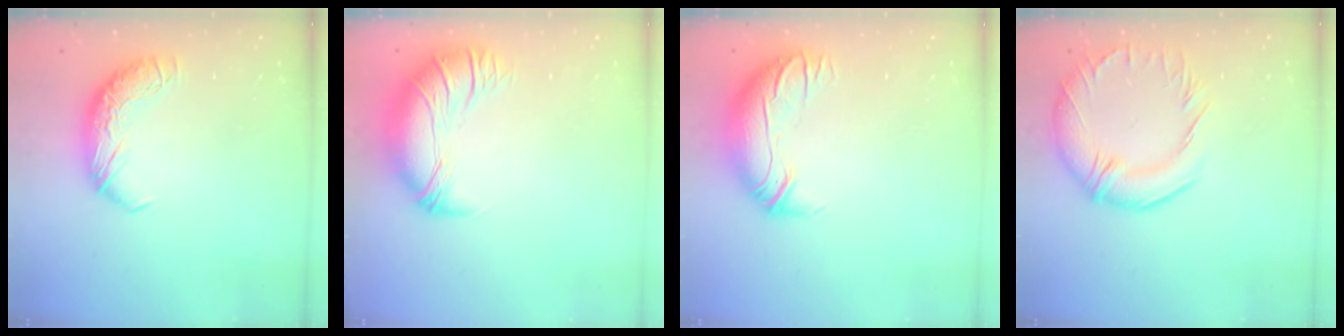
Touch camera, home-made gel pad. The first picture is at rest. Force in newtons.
{"total": 2.8, "press": 0.2, "slide": 2.8}
{"total": 3.0, "press": 0.4, "slide": 2.9}
{"total": 7.3, "press": 6.5, "slide": 3.4}